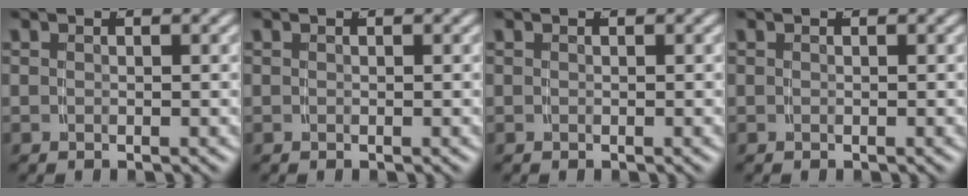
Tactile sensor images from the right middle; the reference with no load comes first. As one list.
[{"total": 0.0}, {"total": 0.0}, {"total": 0.0}]